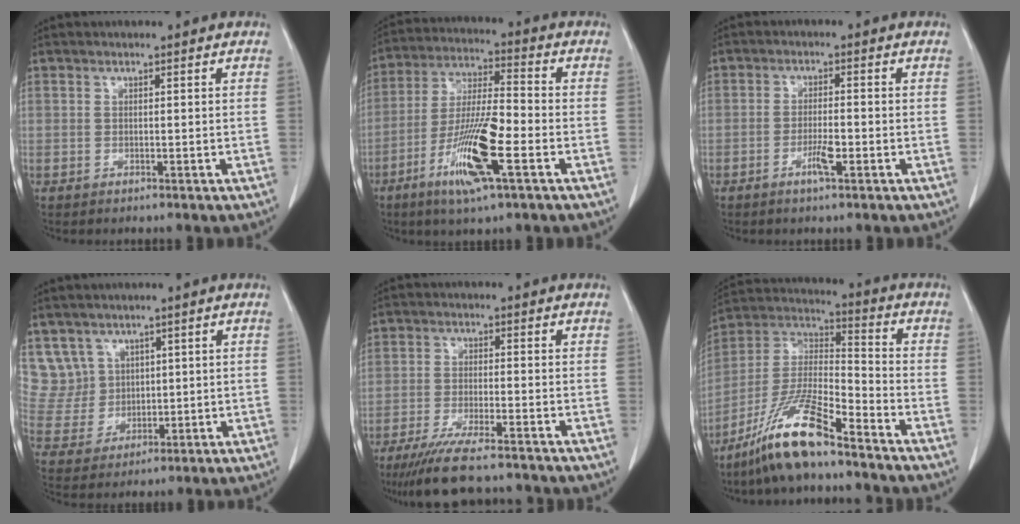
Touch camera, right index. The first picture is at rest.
{"total": 13.4, "force": [-5.5, 1.4, 12.1], "torque": [-0.238, -0.015, -0.102]}
{"total": 3.3, "force": [-1.5, 0.4, 2.9], "torque": [-0.056, -0.001, -0.028]}
{"total": 7.4, "force": [4.0, 6.2, 0.0], "torque": [-0.002, 0.020, 0.095]}
{"total": 11.2, "force": [-9.5, 0.8, 5.8], "torque": [-0.091, -0.028, -0.151]}
{"total": 13.9, "force": [-10.0, 1.5, 9.6], "torque": [-0.199, -0.007, -0.188]}